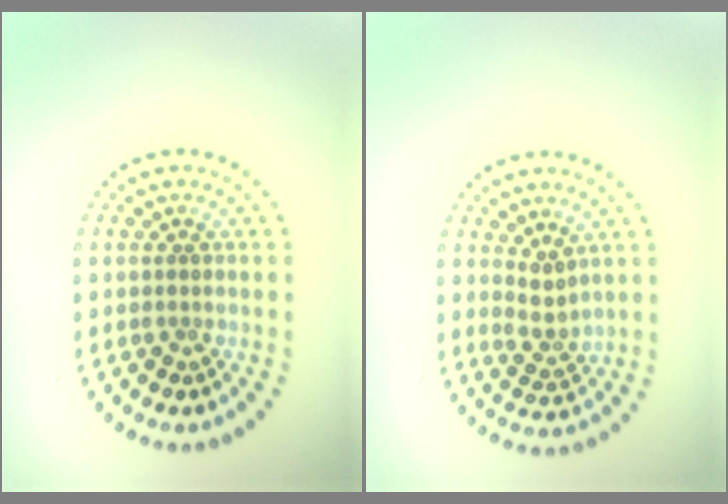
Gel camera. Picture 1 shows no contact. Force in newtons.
{"total": 2.0, "press": 1.4, "slide": 1.4}